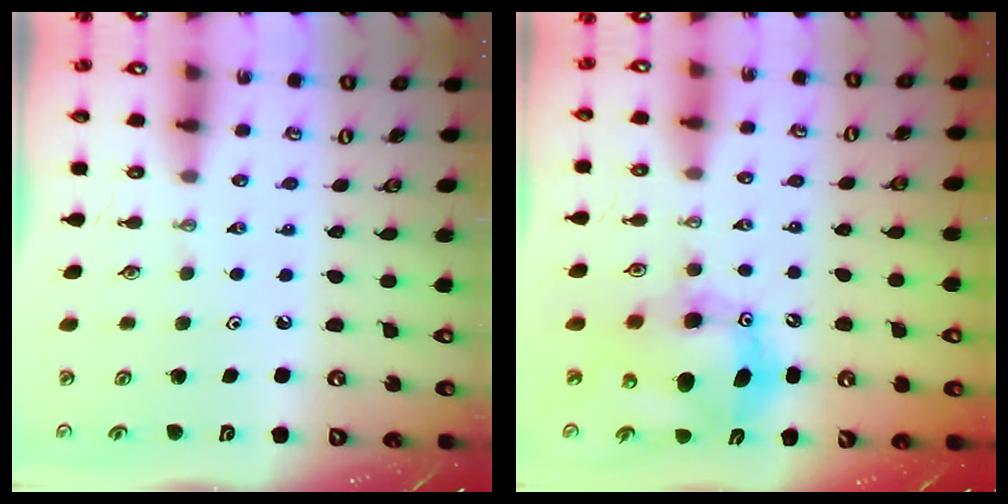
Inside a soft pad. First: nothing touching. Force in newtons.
{"total": 12.3, "press": 12.0, "slide": 2.7}